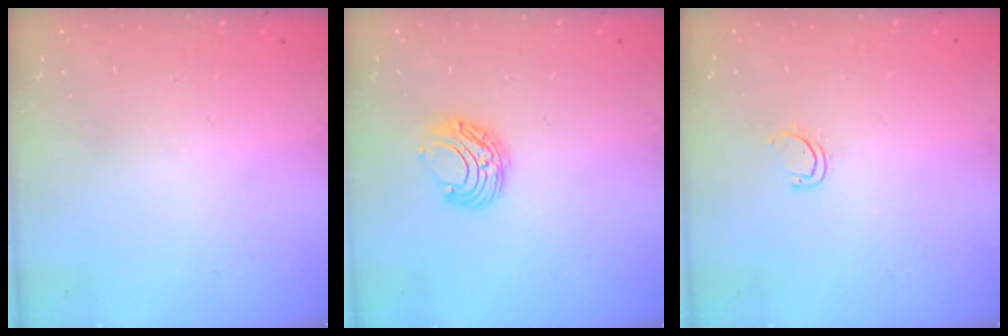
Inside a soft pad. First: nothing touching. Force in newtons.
{"total": 7.6, "press": 7.6, "slide": 0.6}
{"total": 4.6, "press": 4.4, "slide": 1.2}